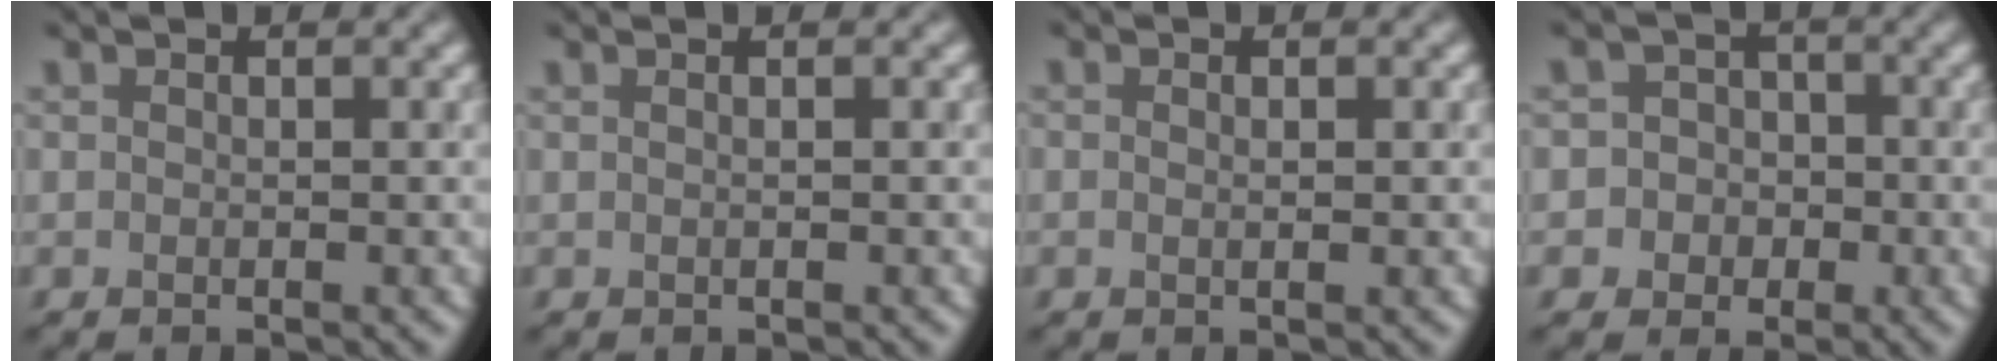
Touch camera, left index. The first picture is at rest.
{"total": 1.4, "force": [0.5, 0.8, 1.0], "torque": [0.003, 0.001, -0.017]}
{"total": 1.0, "force": [0.4, 0.4, 0.9], "torque": [-0.002, -0.004, -0.006]}
{"total": 3.4, "force": [-1.0, 3.2, 0.2], "torque": [0.032, 0.013, -0.033]}